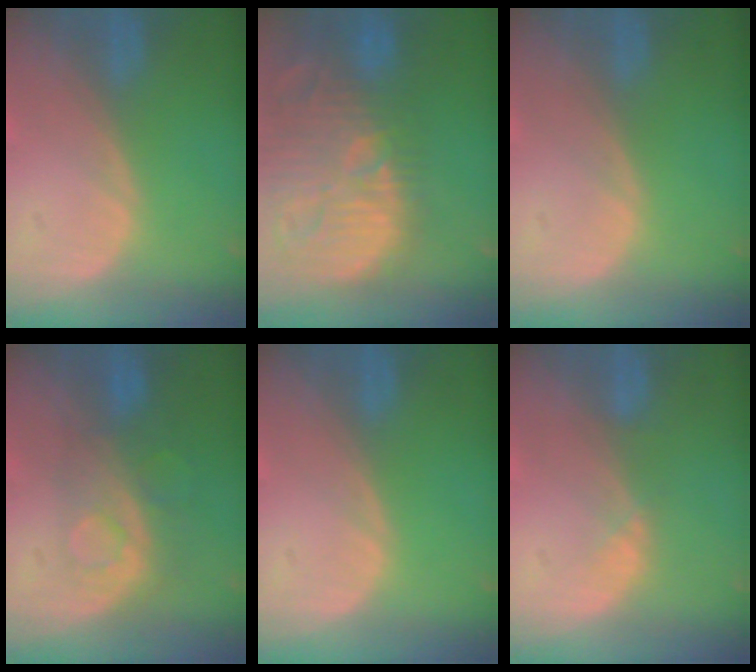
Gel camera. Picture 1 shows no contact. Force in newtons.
{"total": 15.4, "press": 13.4, "slide": 7.6}
{"total": 0.0}
{"total": 8.5, "press": 7.1, "slide": 4.8}
{"total": 0.0}
{"total": 1.4, "press": 1.2, "slide": 0.7}